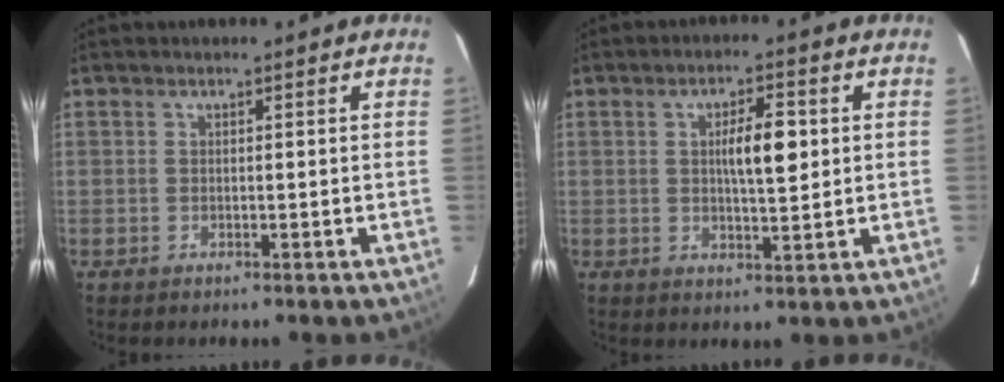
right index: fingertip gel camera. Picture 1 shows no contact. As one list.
[{"total": 6.1, "force": [1.0, 1.4, 5.8], "torque": [-0.096, 0.006, 0.019]}]